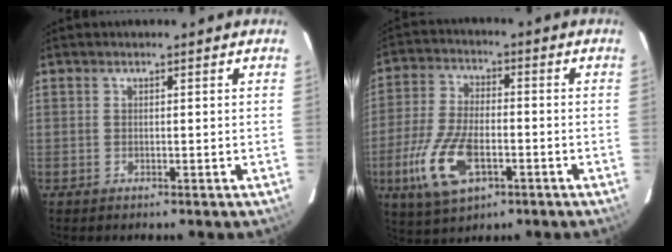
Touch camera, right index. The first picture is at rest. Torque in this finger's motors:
{"motor_torque": [1.57, -0.56, 0.30, 0.11]}